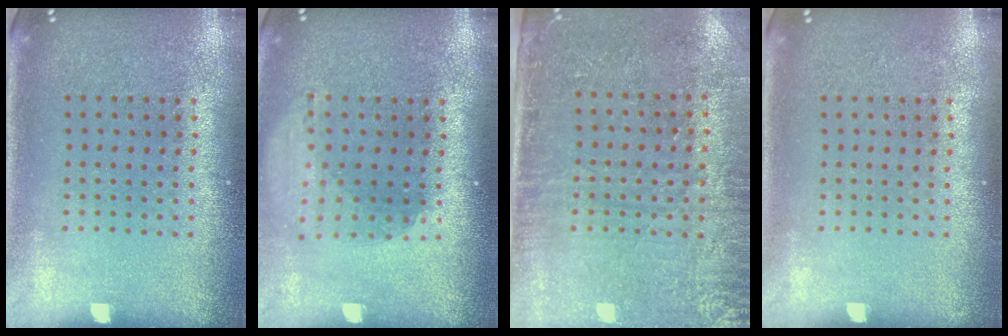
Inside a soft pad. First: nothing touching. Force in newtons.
{"total": 1.8, "press": 1.4, "slide": 1.2}
{"total": 3.0, "press": 2.6, "slide": 1.4}
{"total": 0.0}